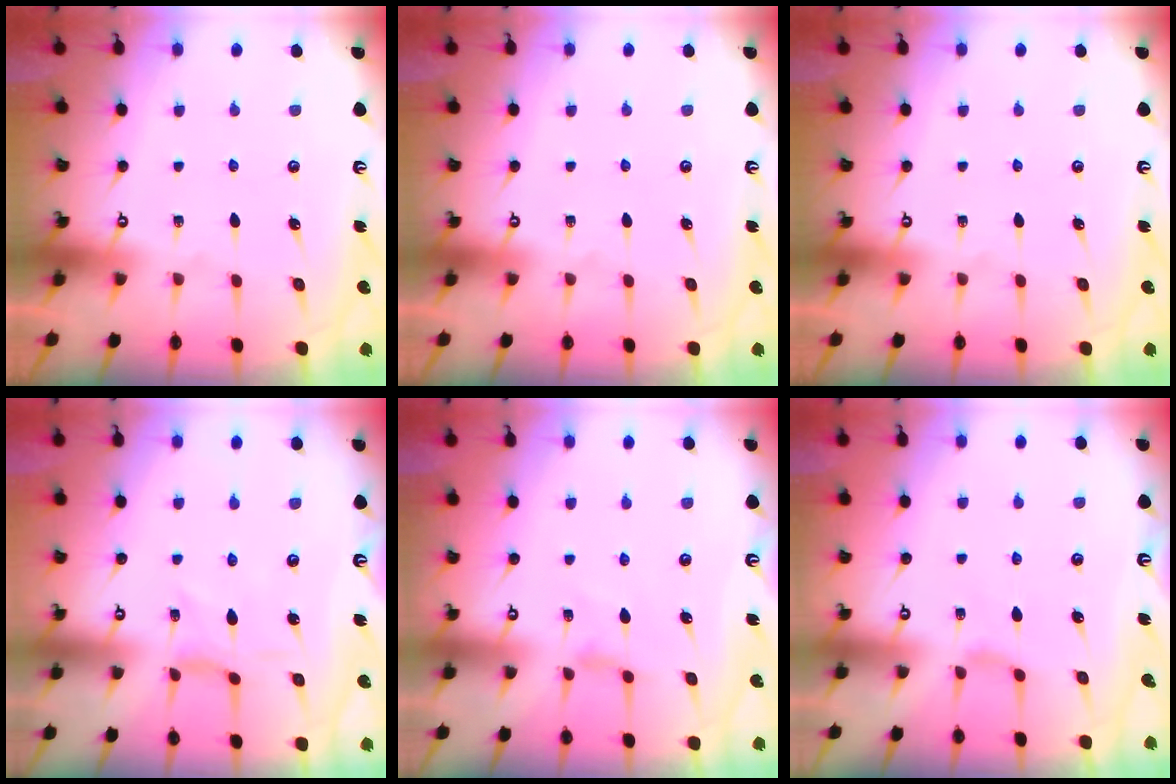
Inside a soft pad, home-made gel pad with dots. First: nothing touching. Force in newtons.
{"total": 0.0}
{"total": 0.0}
{"total": 0.9, "press": 0.9, "slide": 0.3}
{"total": 1.4, "press": 1.3, "slide": 0.4}
{"total": 2.4, "press": 2.3, "slide": 0.6}